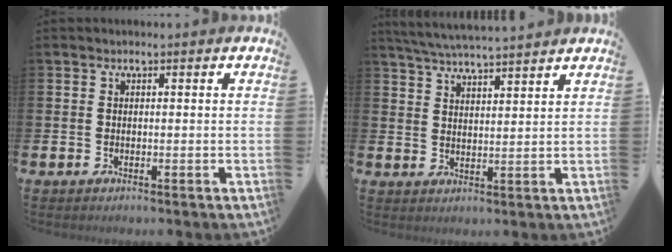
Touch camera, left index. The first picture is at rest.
{"total": 5.1, "force": [5.0, -0.2, 1.0], "torque": [-0.036, -0.025, 0.090]}